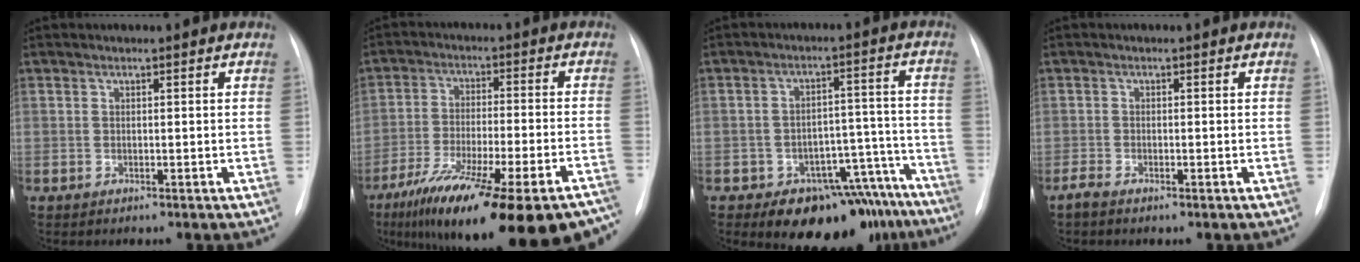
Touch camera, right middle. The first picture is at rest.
{"total": 27.8, "force": [-21.0, 4.4, 17.7], "torque": [-0.231, -0.034, -0.303]}
{"total": 14.2, "force": [-11.5, 7.1, 4.3], "torque": [-0.008, 0.061, -0.148]}
{"total": 1.3, "force": [-1.0, 0.3, 0.7], "torque": [-0.022, -0.003, -0.020]}